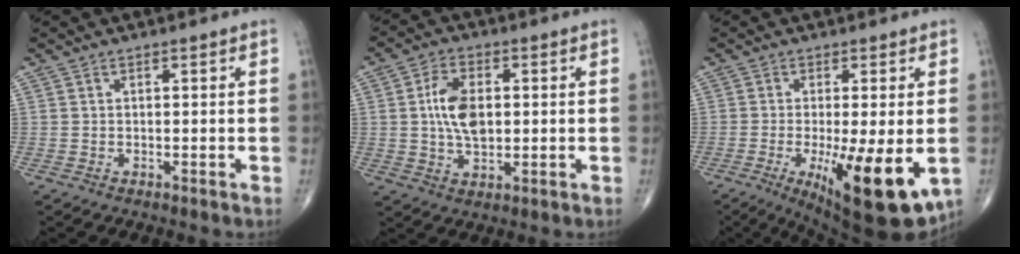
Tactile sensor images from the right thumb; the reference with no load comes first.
{"total": 8.8, "force": [0.8, 5.2, 7.1], "torque": [-0.124, 0.002, 0.015]}
{"total": 15.8, "force": [-4.2, 4.3, 14.6], "torque": [-0.205, -0.028, -0.048]}